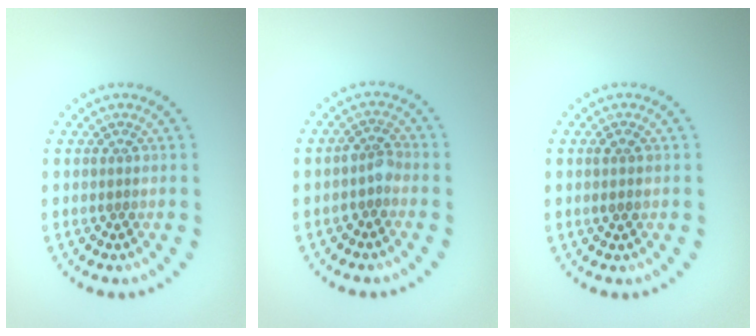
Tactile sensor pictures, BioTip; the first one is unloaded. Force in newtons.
{"total": 1.7, "press": 1.4, "slide": 0.8}
{"total": 1.0, "press": 0.9, "slide": 0.3}